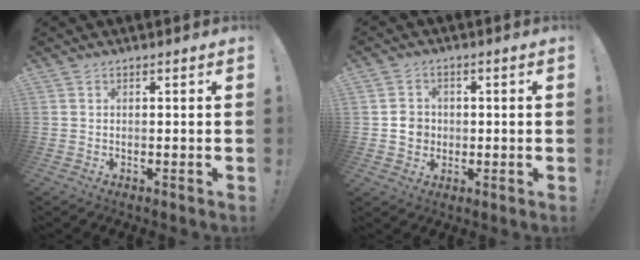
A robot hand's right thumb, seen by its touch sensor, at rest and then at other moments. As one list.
[{"total": 5.7, "force": [0.0, 5.4, 1.9], "torque": [-0.018, 0.007, 0.001]}]